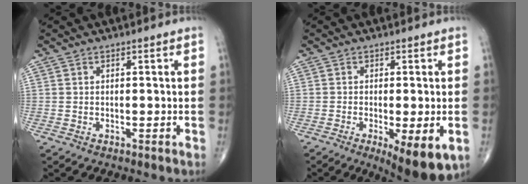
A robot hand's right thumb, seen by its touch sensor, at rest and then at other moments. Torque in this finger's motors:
{"motor_torque": [0.05, 0.43, 0.05, -0.22, 0.28]}